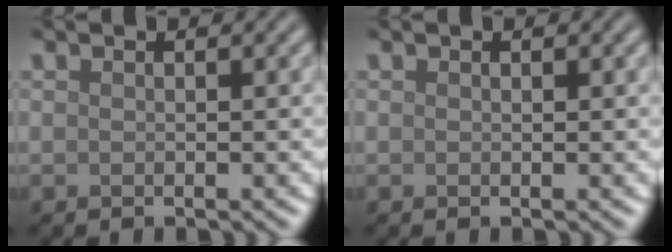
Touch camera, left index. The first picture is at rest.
{"total": 0.0}